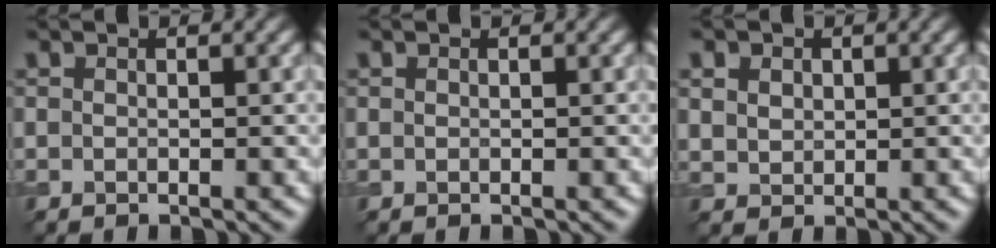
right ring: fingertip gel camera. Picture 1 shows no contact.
{"total": 0.0}
{"total": 3.6, "force": [1.8, 2.7, 1.7], "torque": [-0.047, 0.012, 0.030]}